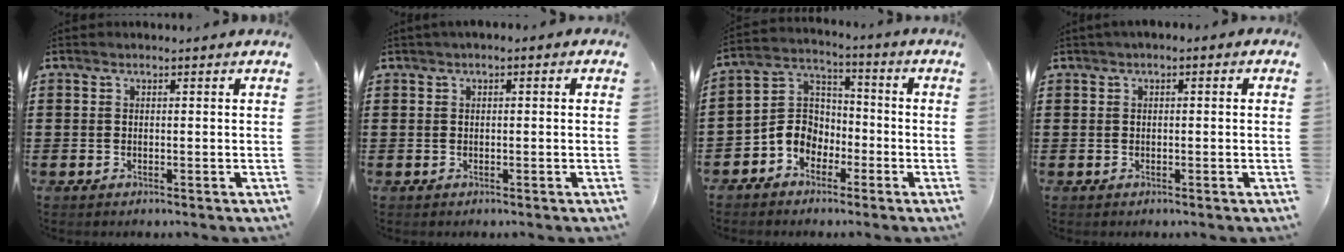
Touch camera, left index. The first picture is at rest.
{"total": 0.7, "force": [-0.2, 0.3, 0.6], "torque": [-0.011, 0.002, -0.004]}
{"total": 6.3, "force": [-3.2, 5.1, 1.8], "torque": [-0.064, 0.009, -0.072]}
{"total": 0.8, "force": [-0.3, 0.4, 0.6], "torque": [-0.012, 0.001, -0.007]}